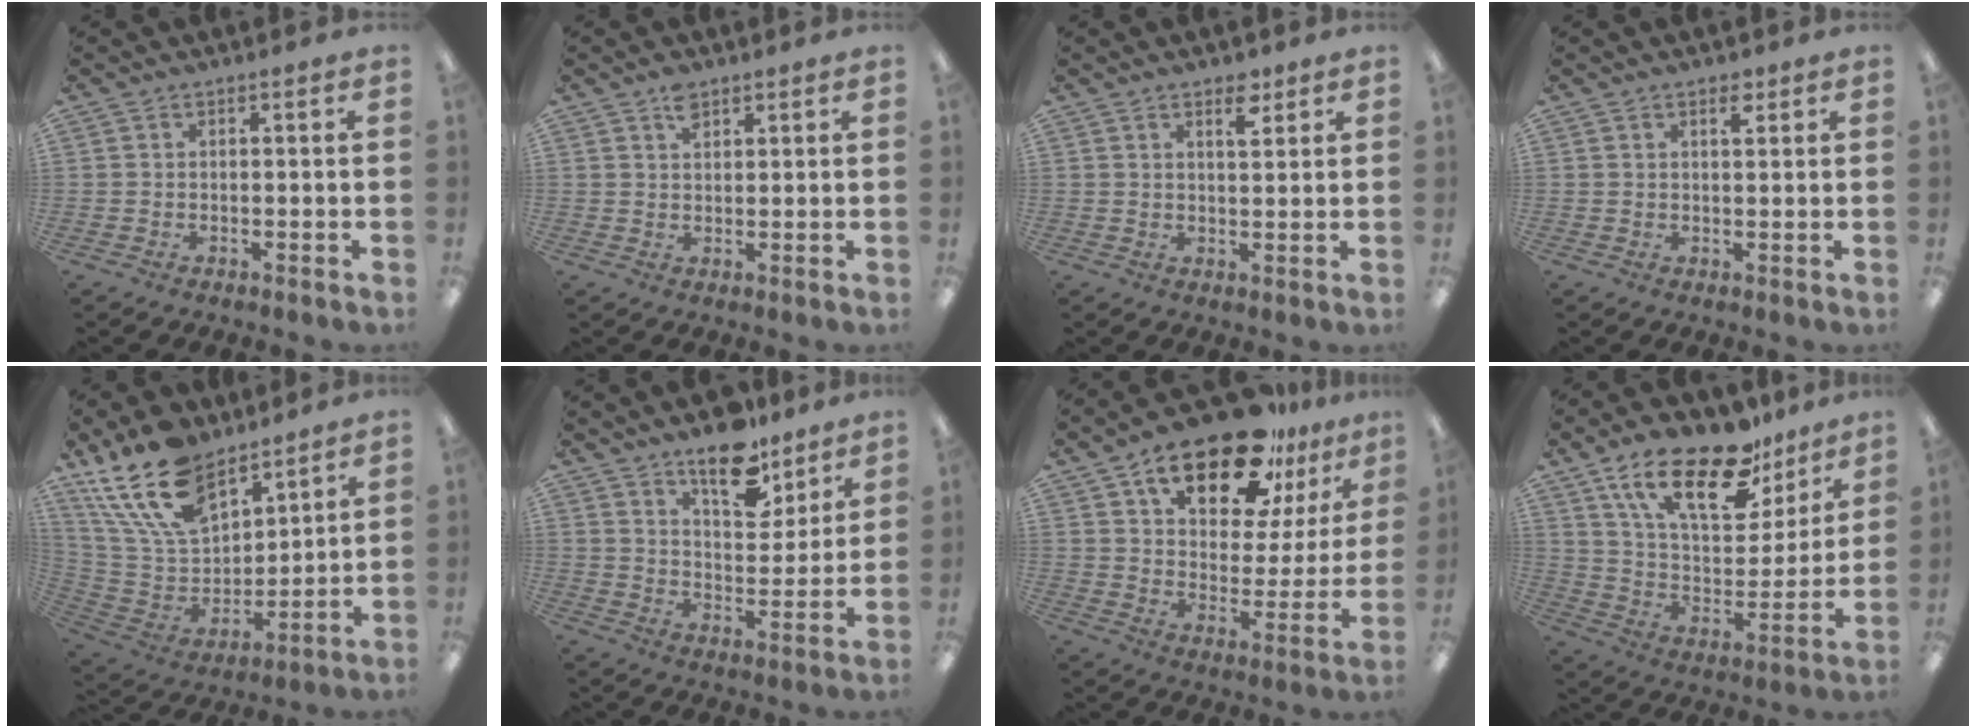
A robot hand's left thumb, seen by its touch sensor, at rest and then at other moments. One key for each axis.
{"total": 3.5, "fx": 2.4, "fy": 1.9, "fz": 1.6, "tx": -0.021, "ty": -0.006, "tz": 0.042}
{"total": 4.2, "fx": 2.9, "fy": 1.7, "fz": 2.6, "tx": -0.025, "ty": -0.010, "tz": 0.044}
{"total": 2.4, "fx": 1.7, "fy": 0.9, "fz": 1.4, "tx": -0.008, "ty": -0.009, "tz": 0.025}
{"total": 20.6, "fx": 14.0, "fy": 10.6, "fz": 10.8, "tx": -0.224, "ty": -0.068, "tz": 0.260}
{"total": 13.2, "fx": 10.2, "fy": 5.9, "fz": 5.9, "tx": -0.068, "ty": -0.068, "tz": 0.180}
{"total": 21.3, "fx": 15.0, "fy": 9.0, "fz": 12.1, "tx": -0.191, "ty": -0.084, "tz": 0.255}
{"total": 22.4, "fx": 14.6, "fy": 9.8, "fz": 14.0, "tx": -0.236, "ty": -0.080, "tz": 0.253}